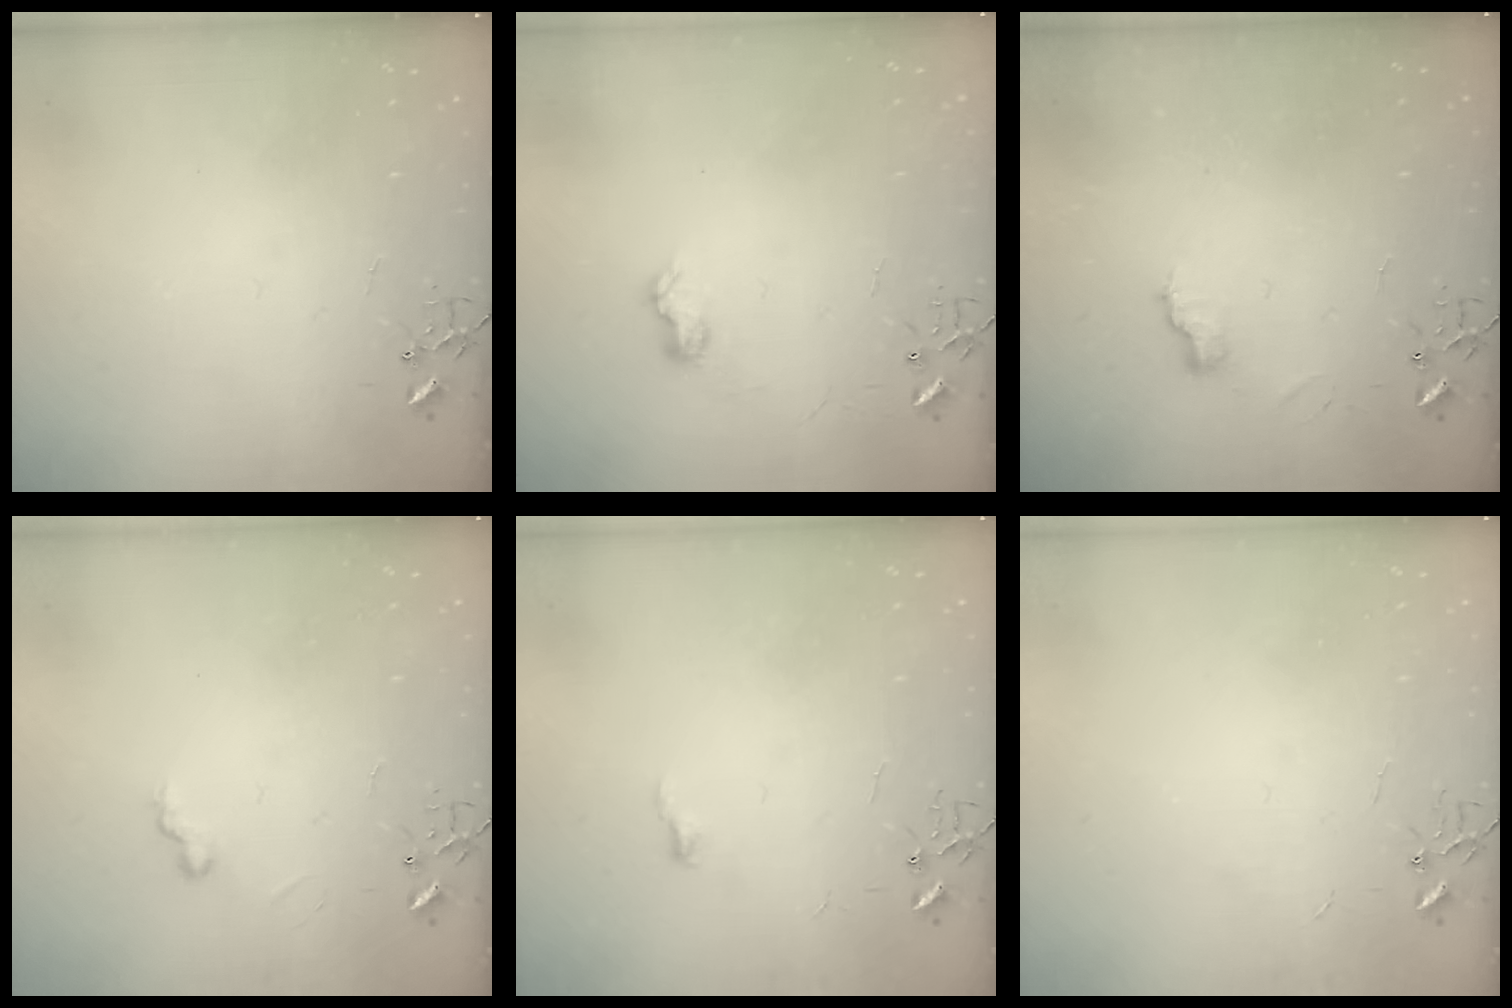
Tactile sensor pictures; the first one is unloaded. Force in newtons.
{"total": 7.2, "press": 7.2, "slide": 0.6}
{"total": 7.4, "press": 7.4, "slide": 0.4}
{"total": 5.9, "press": 5.8, "slide": 0.6}
{"total": 3.5, "press": 3.5, "slide": 0.4}
{"total": 2.2, "press": 2.2, "slide": 0.3}